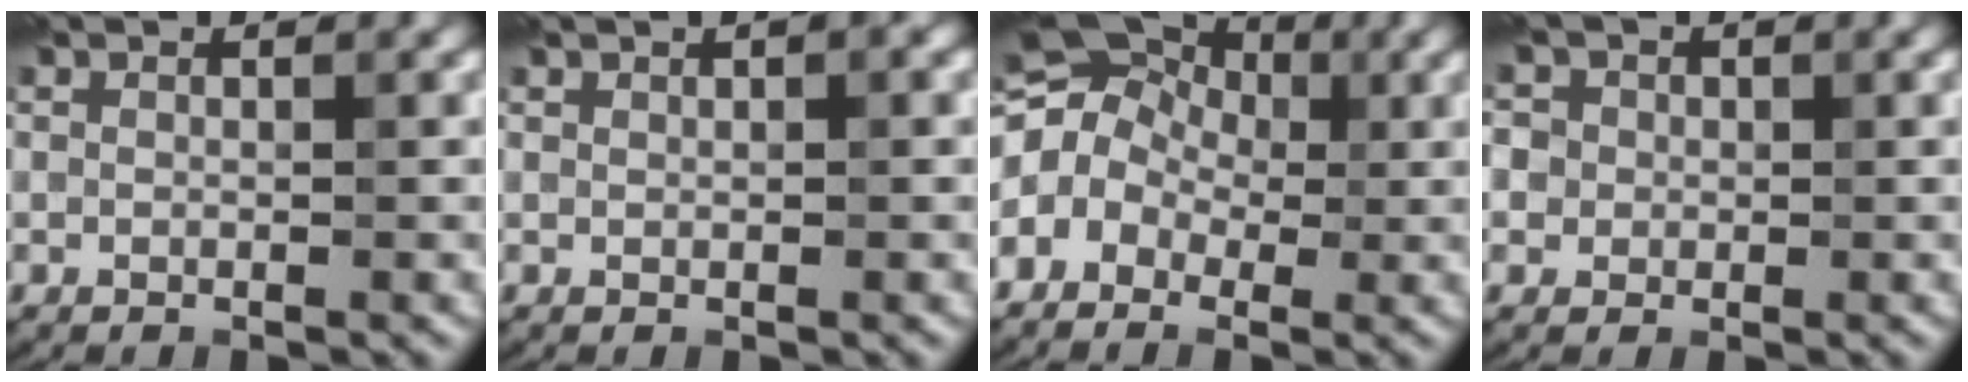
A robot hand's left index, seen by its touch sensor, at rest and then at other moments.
{"total": 1.3, "force": [0.6, 0.3, 1.1], "torque": [-0.009, 0.004, 0.009]}
{"total": 9.5, "force": [-0.3, 8.1, 4.9], "torque": [-0.101, 0.046, -0.048]}
{"total": 3.3, "force": [1.2, 3.0, 0.7], "torque": [0.008, 0.025, -0.019]}